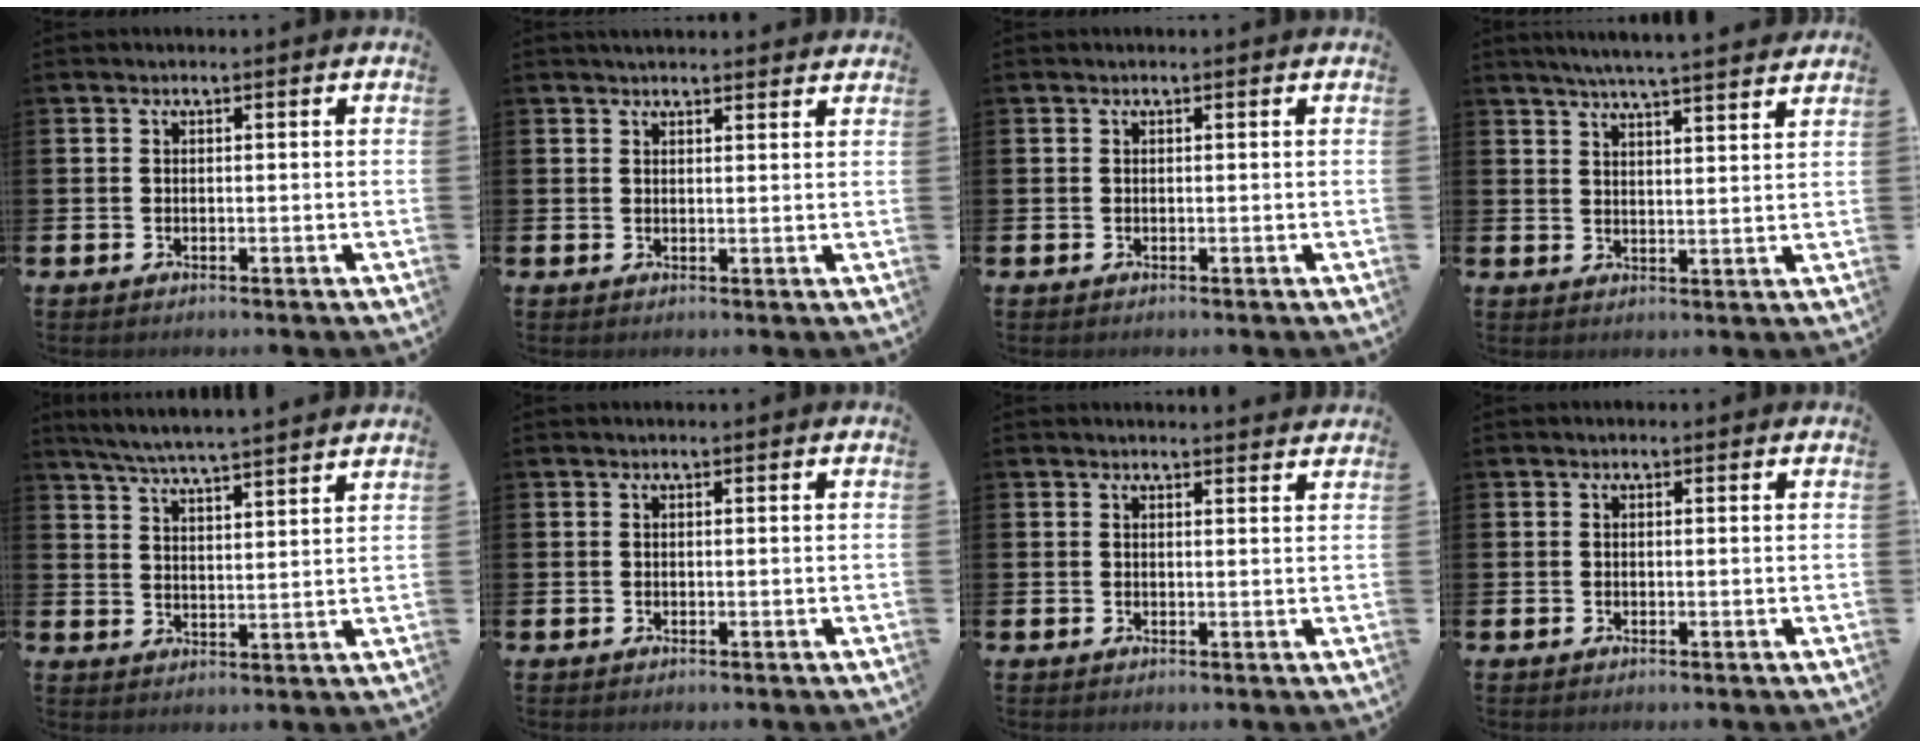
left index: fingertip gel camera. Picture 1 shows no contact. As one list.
[{"total": 2.4, "force": [2.4, 0.2, 0.1], "torque": [0.003, -0.011, 0.042]}, {"total": 0.0}, {"total": 5.6, "force": [5.4, -0.6, 1.3], "torque": [-0.033, -0.031, 0.093]}, {"total": 6.1, "force": [5.9, -0.4, 1.4], "torque": [-0.051, -0.038, 0.104]}, {"total": 0.0}, {"total": 1.7, "force": [1.7, 0.0, -0.1], "torque": [0.013, -0.013, 0.027]}, {"total": 0.0}]